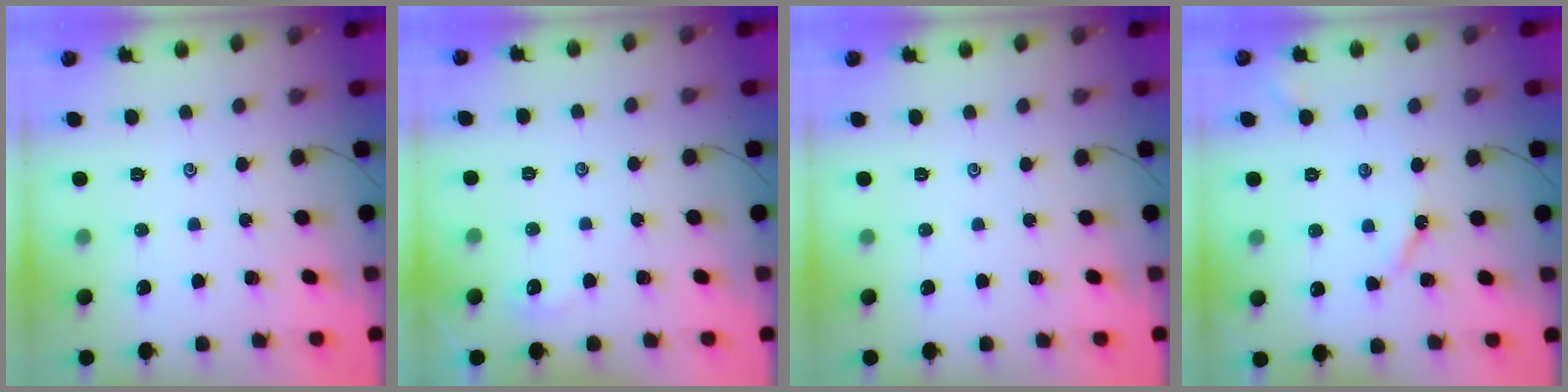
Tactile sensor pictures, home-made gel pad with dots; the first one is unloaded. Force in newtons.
{"total": 2.7, "press": 2.7, "slide": 0.3}
{"total": 0.0}
{"total": 3.9, "press": 3.9, "slide": 0.4}